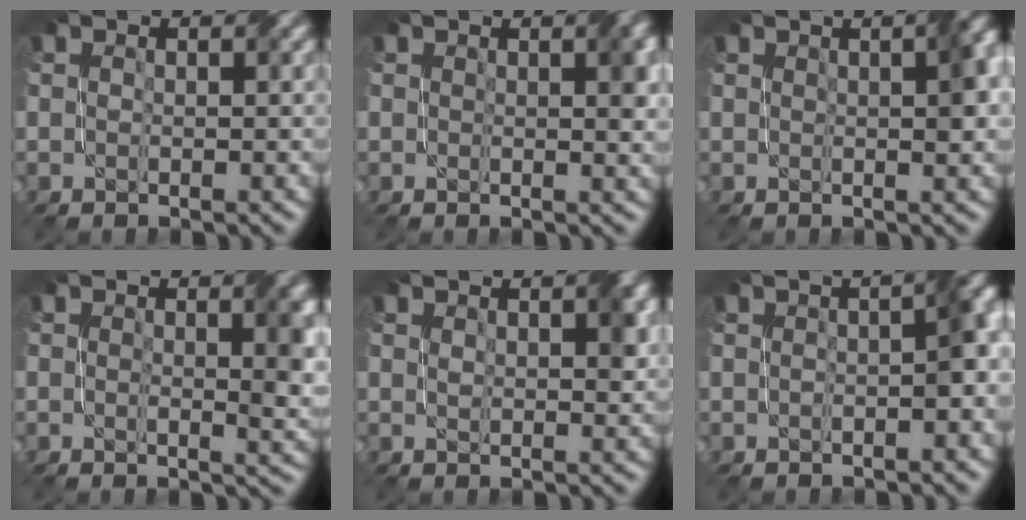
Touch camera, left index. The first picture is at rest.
{"total": 2.5, "force": [0.8, 0.8, 2.2], "torque": [-0.026, 0.003, 0.013]}
{"total": 4.1, "force": [0.9, 1.2, 3.8], "torque": [-0.039, 0.016, 0.013]}
{"total": 4.3, "force": [0.8, 1.2, 4.0], "torque": [-0.050, 0.000, 0.016]}
{"total": 2.5, "force": [1.1, 0.9, 2.0], "torque": [-0.030, 0.003, 0.023]}
{"total": 4.2, "force": [0.1, 1.1, 4.1], "torque": [-0.042, 0.016, 0.003]}